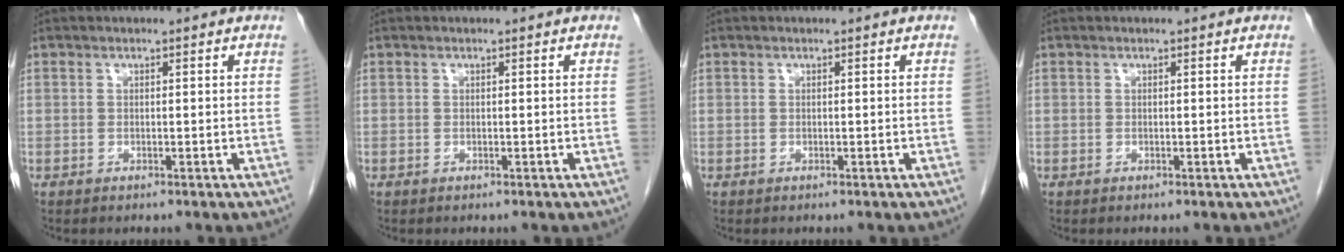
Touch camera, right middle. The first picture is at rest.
{"total": 0.0}
{"total": 0.0}
{"total": 0.0}